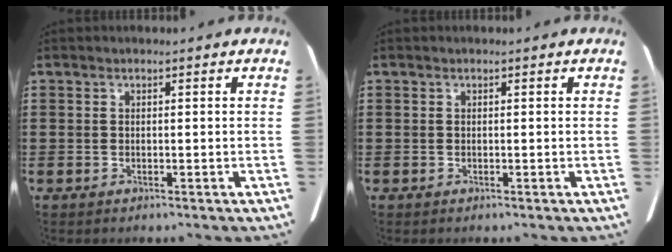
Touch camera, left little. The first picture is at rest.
{"total": 0.0}